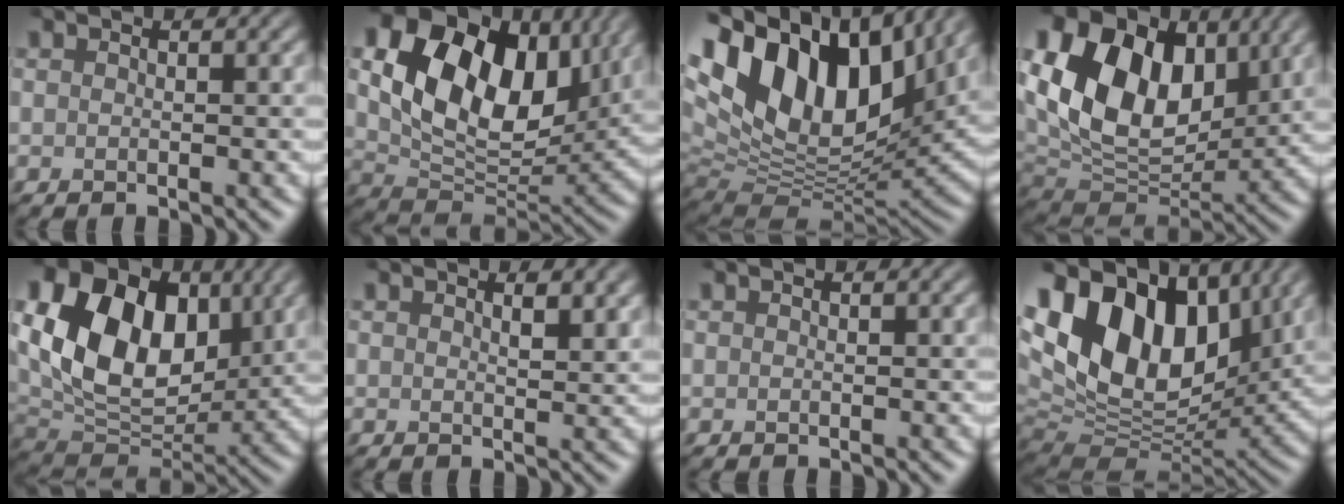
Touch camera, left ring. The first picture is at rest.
{"total": 14.2, "force": [5.0, 9.2, 9.6], "torque": [-0.188, 0.001, 0.097]}
{"total": 17.2, "force": [6.5, 10.3, 12.1], "torque": [-0.255, 0.023, 0.119]}
{"total": 14.7, "force": [5.4, 9.7, 9.7], "torque": [-0.199, 0.023, 0.097]}
{"total": 13.7, "force": [3.7, 9.3, 9.4], "torque": [-0.186, 0.011, 0.063]}
{"total": 1.5, "force": [1.1, 0.3, 1.0], "torque": [-0.015, -0.002, 0.018]}
{"total": 0.0}
{"total": 15.7, "force": [6.2, 9.8, 10.6], "torque": [-0.216, 0.025, 0.112]}